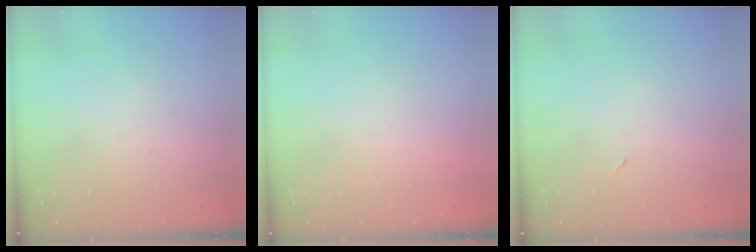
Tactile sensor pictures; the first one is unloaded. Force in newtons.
{"total": 1.6, "press": 1.6, "slide": 0.1}
{"total": 2.2, "press": 1.8, "slide": 1.2}